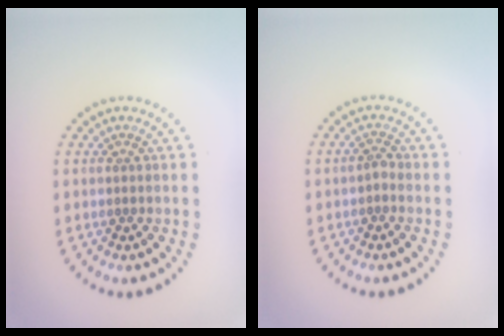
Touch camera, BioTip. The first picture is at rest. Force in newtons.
{"total": 0.9, "press": 0.6, "slide": 0.6}